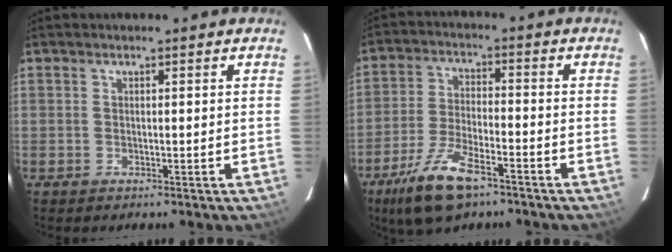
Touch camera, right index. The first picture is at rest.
{"total": 11.0, "force": [-7.2, 3.3, 7.7], "torque": [-0.163, -0.015, -0.131]}